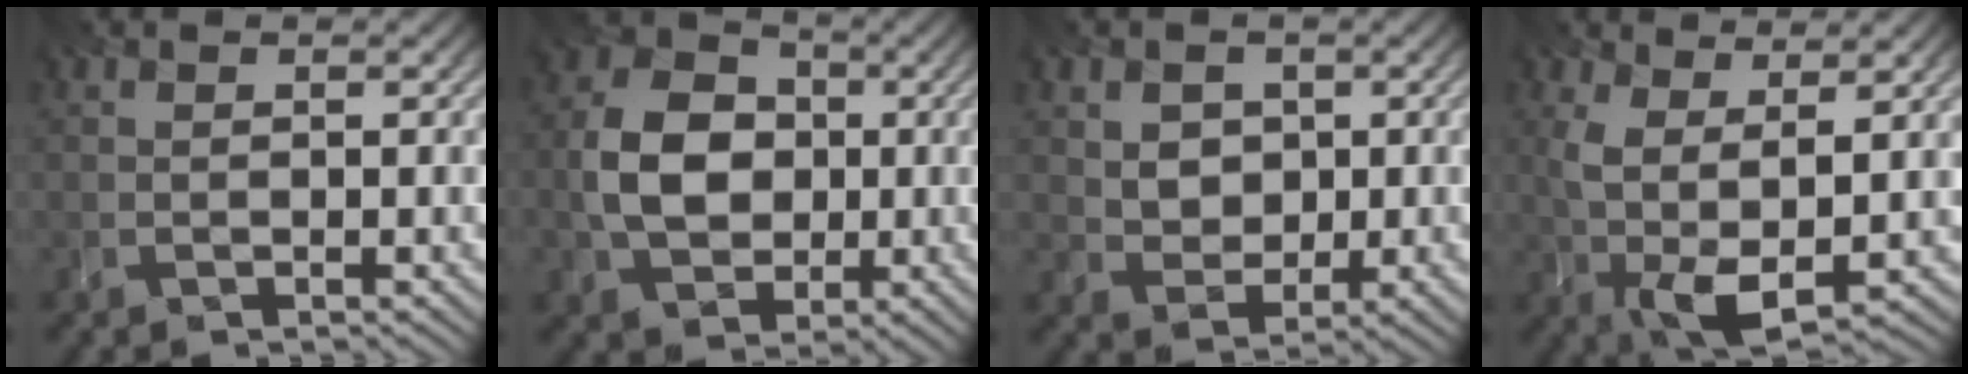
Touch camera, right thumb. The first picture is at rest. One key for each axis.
{"total": 8.0, "fx": -0.4, "fy": 6.4, "fz": 4.8, "tx": -0.104, "ty": 0.003, "tz": -0.016}
{"total": 3.9, "fx": 1.2, "fy": 3.2, "fz": 1.9, "tx": -0.049, "ty": -0.007, "tz": 0.017}
{"total": 7.3, "fx": 1.3, "fy": 2.8, "fz": 6.6, "tx": -0.142, "ty": -0.006, "tz": 0.025}